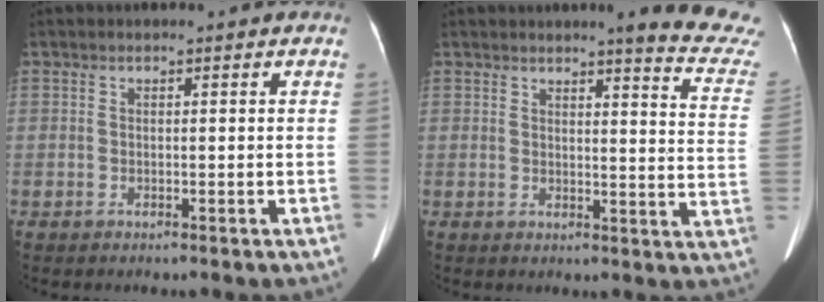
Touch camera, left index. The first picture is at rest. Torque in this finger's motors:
{"motor_torque": [0.62, -1.32, 0.34, 0.05]}